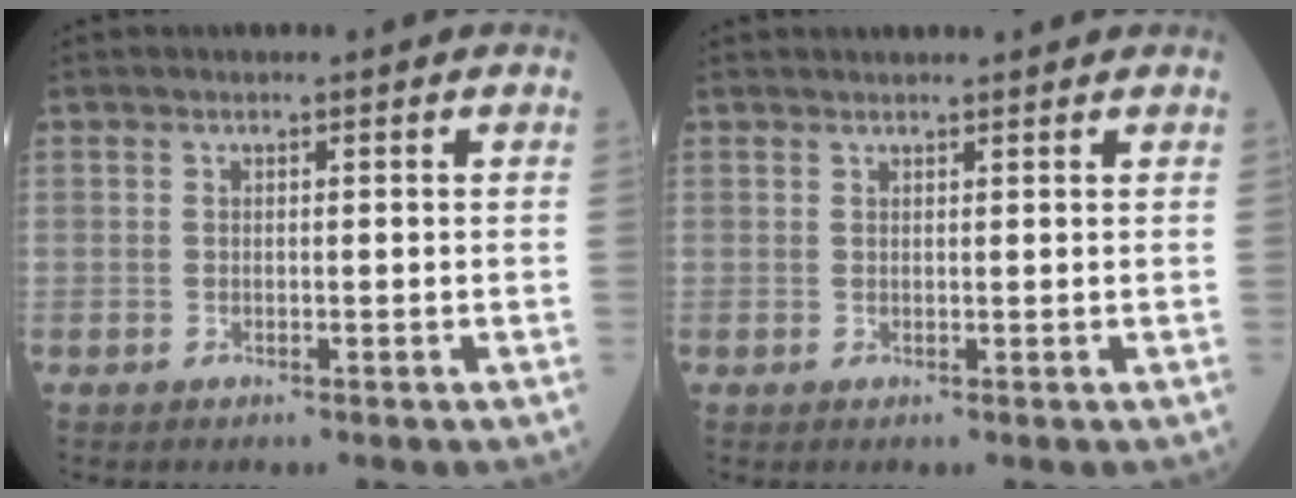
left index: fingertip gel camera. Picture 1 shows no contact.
{"total": 3.6, "force": [3.5, 0.4, 0.8], "torque": [-0.012, 0.023, 0.047]}